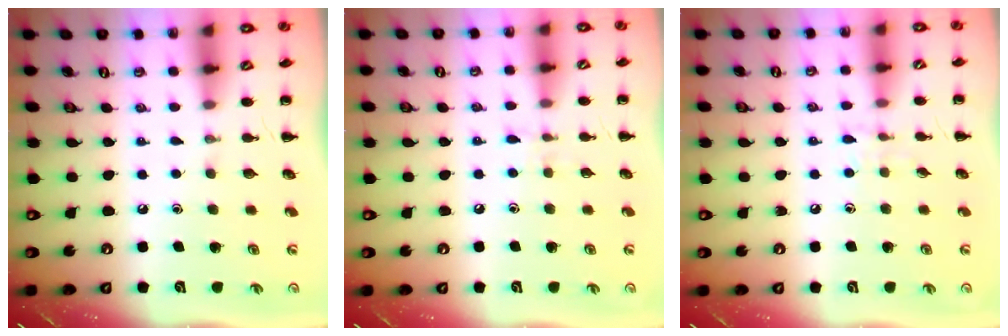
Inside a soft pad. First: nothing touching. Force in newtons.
{"total": 3.9, "press": 3.7, "slide": 1.3}
{"total": 4.9, "press": 4.7, "slide": 1.5}